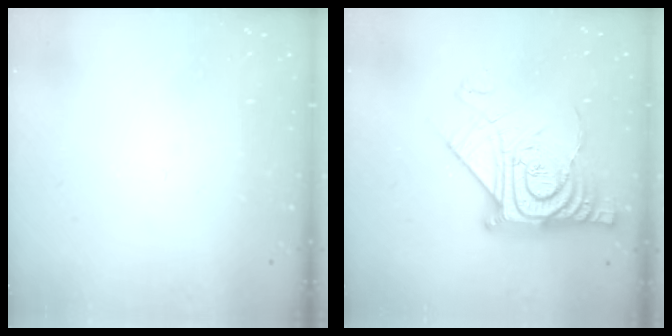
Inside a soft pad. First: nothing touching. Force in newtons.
{"total": 18.3, "press": 18.3, "slide": 1.4}